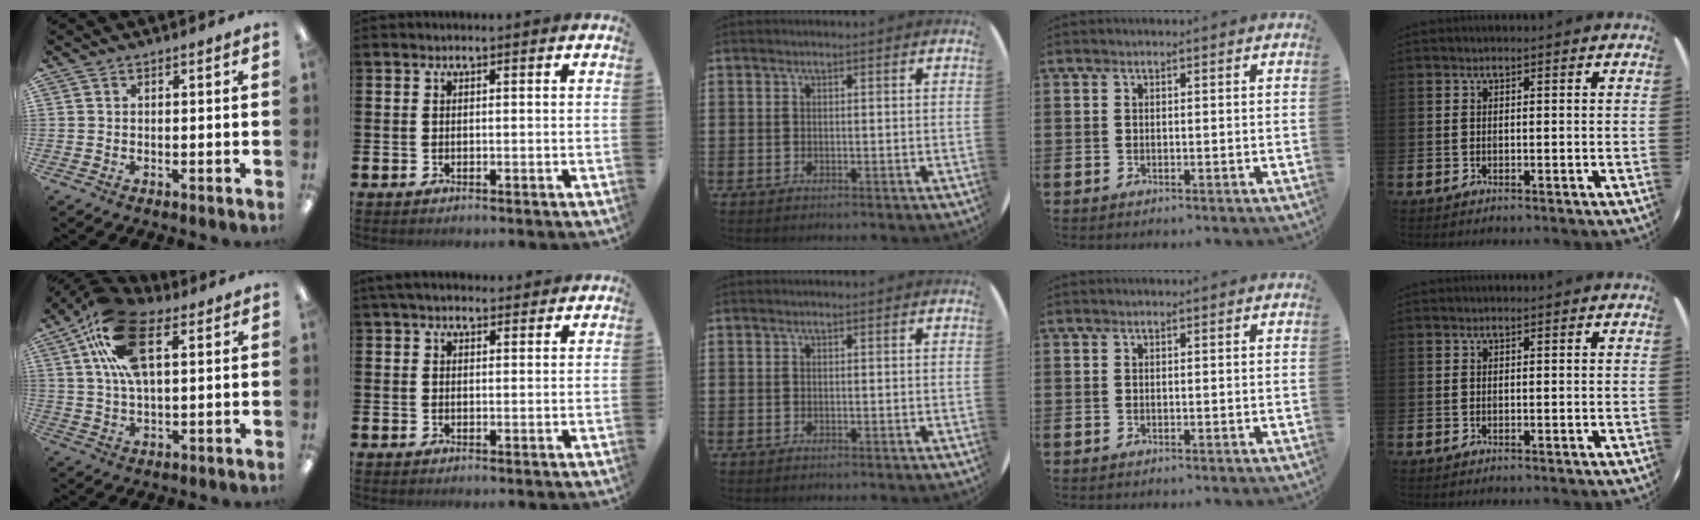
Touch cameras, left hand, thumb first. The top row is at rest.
{"thumb": {"total": 17.2, "force": [7.0, 8.7, 13.1], "torque": [-0.250, 0.003, 0.126]}, "index": {"total": 4.1, "force": [3.7, 1.5, 1.0], "torque": [-0.020, -0.011, 0.068]}}